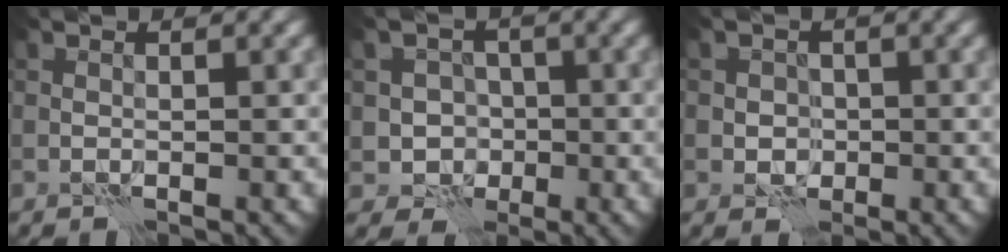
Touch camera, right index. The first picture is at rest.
{"total": 3.2, "force": [-0.9, 2.9, 0.9], "torque": [0.006, 0.002, -0.030]}
{"total": 1.8, "force": [-0.5, 1.6, 0.7], "torque": [-0.003, -0.001, -0.017]}